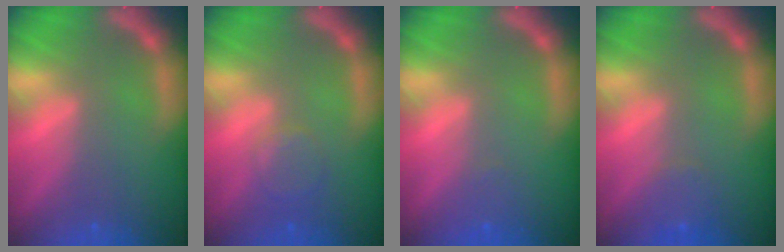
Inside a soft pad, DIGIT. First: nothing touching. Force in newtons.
{"total": 2.4}
{"total": 1.0}
{"total": 1.9}